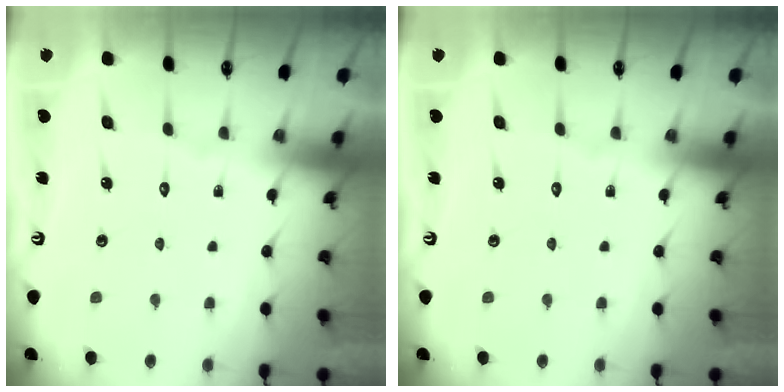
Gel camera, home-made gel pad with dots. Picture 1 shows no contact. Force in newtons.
{"total": 0.0}